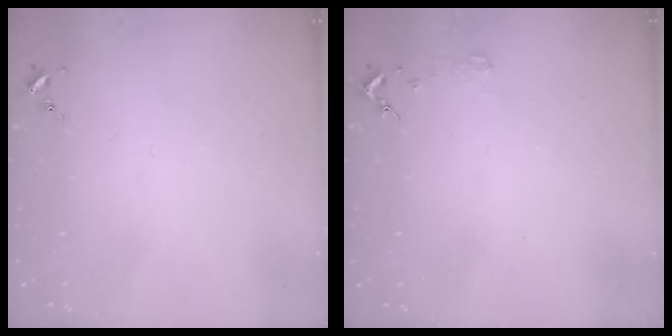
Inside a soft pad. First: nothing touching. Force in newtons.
{"total": 2.3, "press": 2.3, "slide": 0.3}